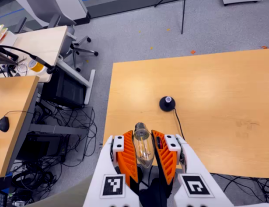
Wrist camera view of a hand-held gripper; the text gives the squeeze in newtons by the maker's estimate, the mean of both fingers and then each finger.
{"total": 19.1, "left": 21.0, "right": 17.3}